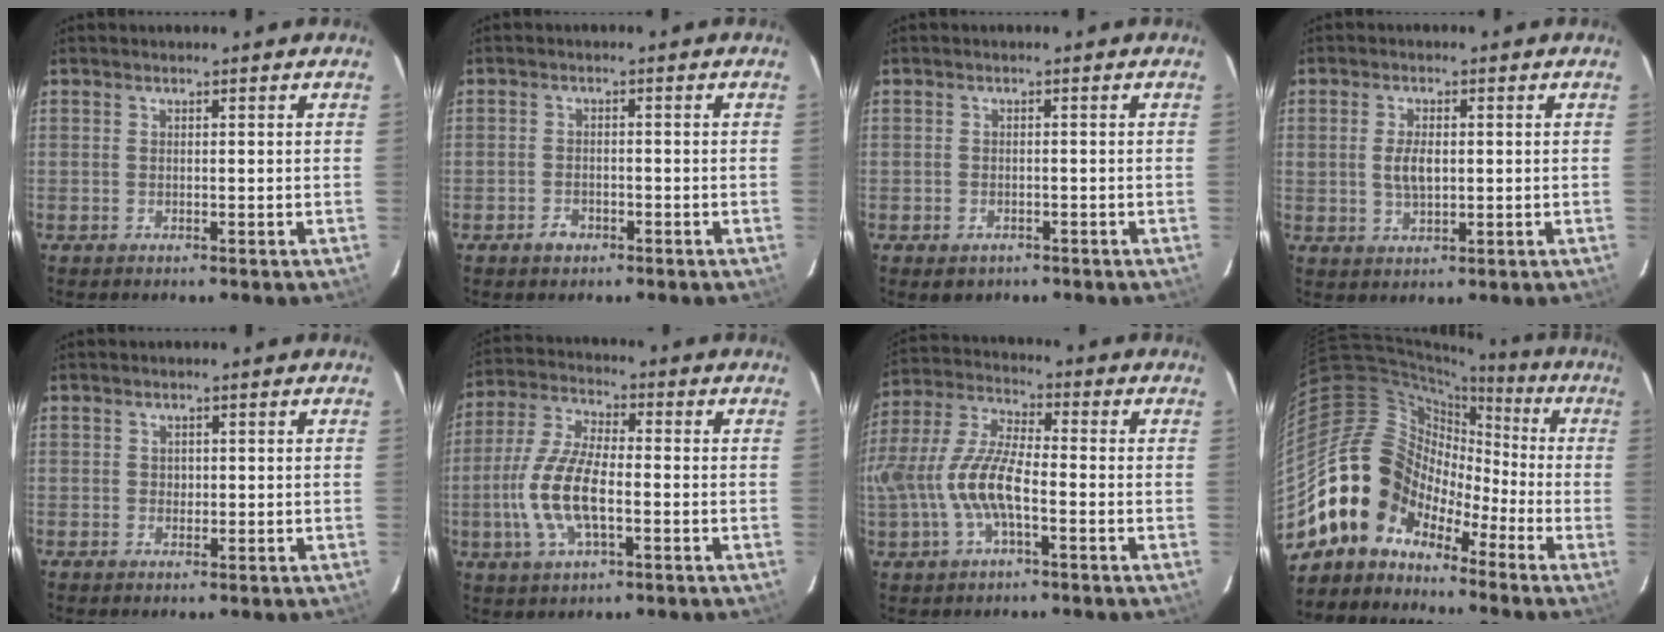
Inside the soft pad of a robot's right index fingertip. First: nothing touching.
{"total": 2.5, "force": [-1.6, 1.7, 1.0], "torque": [-0.019, 0.003, -0.025]}
{"total": 2.7, "force": [-1.5, 2.1, 0.9], "torque": [-0.023, -0.003, -0.016]}
{"total": 4.5, "force": [0.2, 2.5, 3.8], "torque": [-0.071, 0.000, 0.008]}
{"total": 1.0, "force": [0.1, 1.0, 0.1], "torque": [0.003, 0.003, 0.002]}
{"total": 12.5, "force": [-2.8, 4.9, 11.2], "torque": [-0.240, 0.000, -0.056]}
{"total": 13.1, "force": [-3.4, 4.7, 11.8], "torque": [-0.253, 0.002, -0.065]}
{"total": 13.1, "force": [-9.0, 9.2, 2.9], "torque": [-0.065, 0.036, -0.179]}